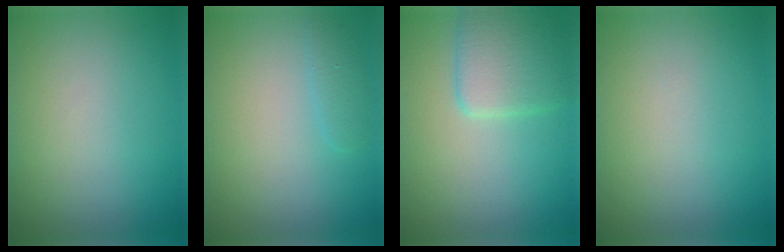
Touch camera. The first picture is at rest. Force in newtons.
{"total": 1.1, "press": 1.1, "slide": 0.1}
{"total": 3.7, "press": 3.6, "slide": 0.2}
{"total": 0.0}